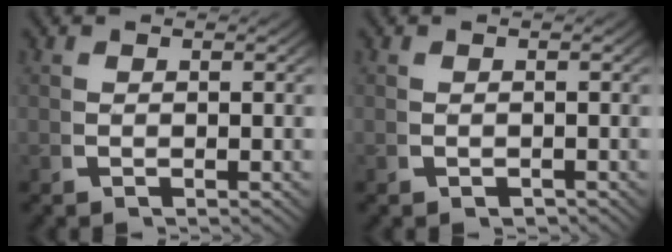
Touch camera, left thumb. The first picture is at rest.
{"total": 0.9, "force": [-0.8, 0.3, -0.2], "torque": [0.006, -0.004, -0.011]}